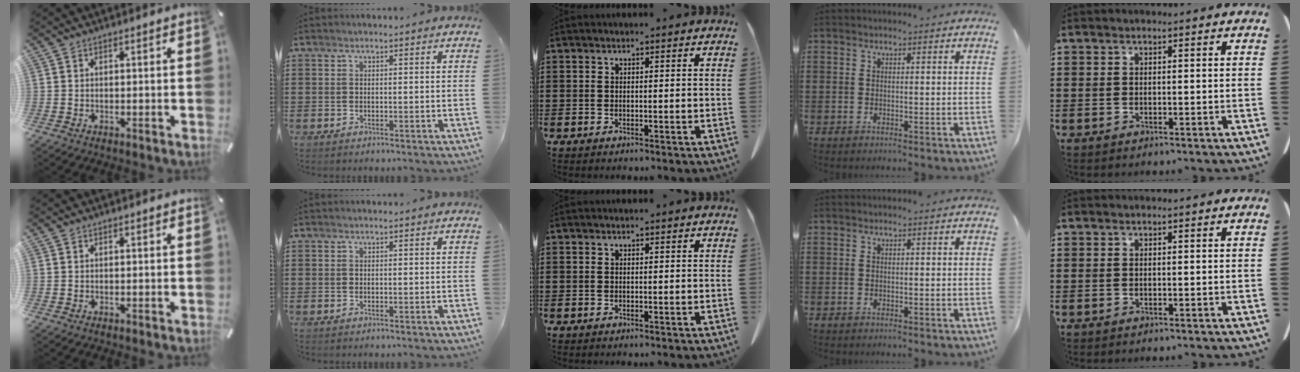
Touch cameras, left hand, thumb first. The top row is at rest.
{}